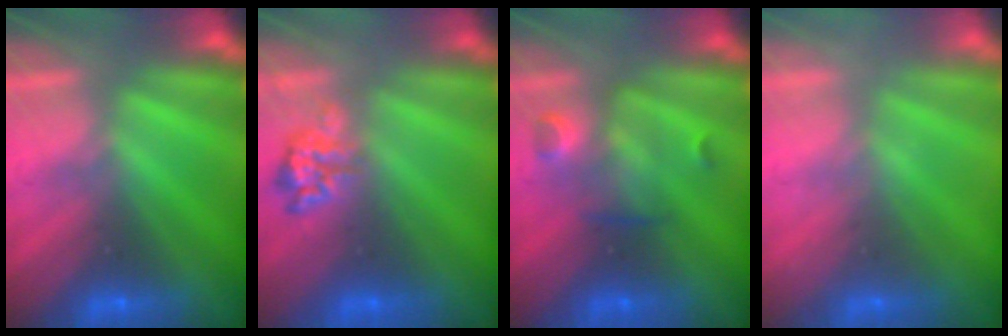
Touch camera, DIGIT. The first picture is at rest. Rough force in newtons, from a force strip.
{"total": 2.4}
{"total": 2.8}
{"total": 2.3}